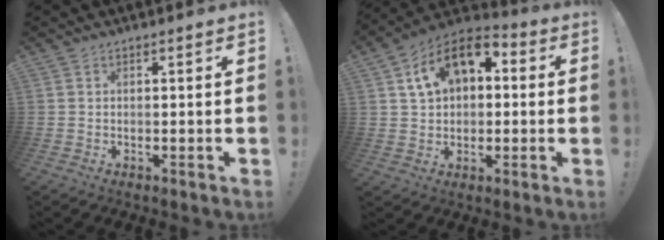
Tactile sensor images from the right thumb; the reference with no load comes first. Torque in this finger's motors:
{"motor_torque": [1.66, 1.68, 0.66, -0.46, 0.09]}